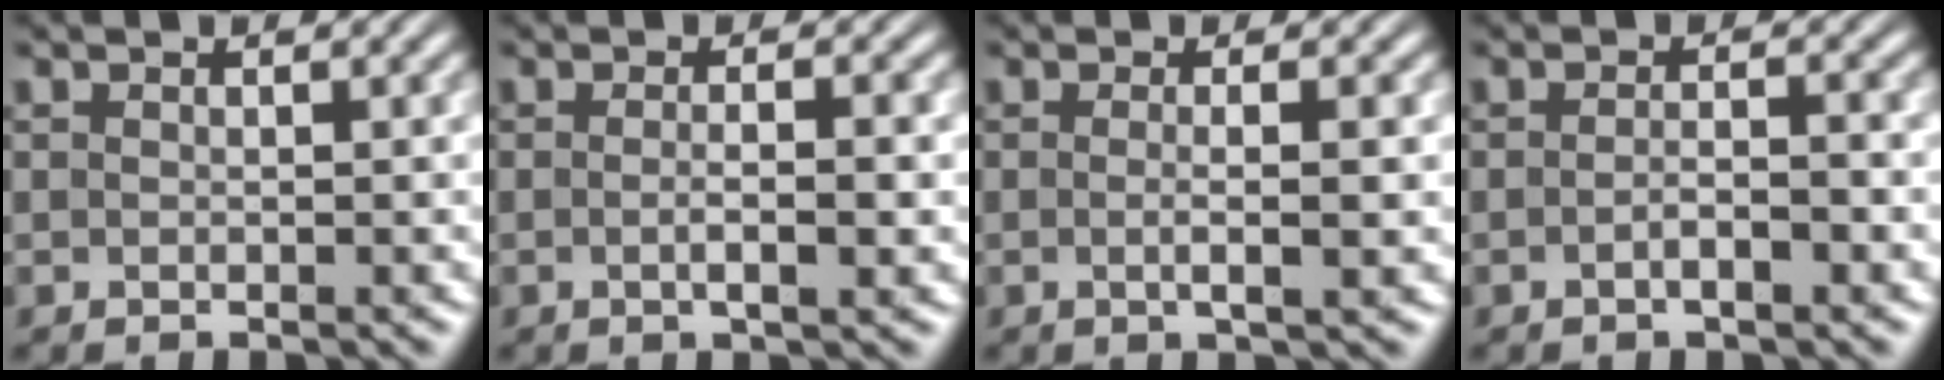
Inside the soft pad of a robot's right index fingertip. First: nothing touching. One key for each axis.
{"total": 1.9, "fx": -0.7, "fy": 0.0, "fz": 1.7, "tx": -0.022, "ty": -0.002, "tz": -0.011}
{"total": 1.9, "fx": -0.5, "fy": -0.3, "fz": 1.9, "tx": -0.028, "ty": -0.005, "tz": -0.005}
{"total": 1.7, "fx": -1.1, "fy": 0.2, "fz": 1.2, "tx": -0.009, "ty": 0.001, "tz": -0.024}